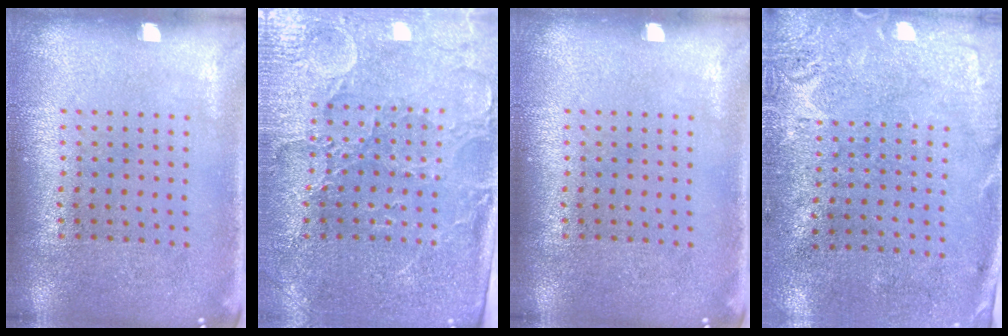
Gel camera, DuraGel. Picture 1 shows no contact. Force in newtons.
{"total": 3.5, "press": 3.3, "slide": 1.1}
{"total": 0.0}
{"total": 2.7, "press": 2.2, "slide": 1.7}